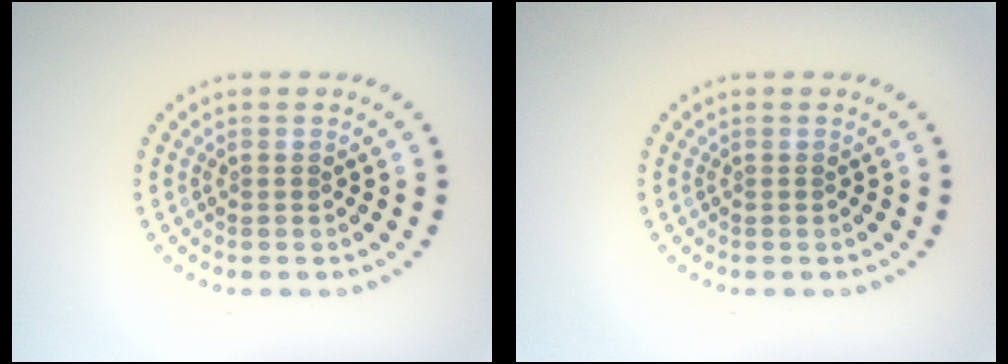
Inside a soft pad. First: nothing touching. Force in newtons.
{"total": 0.0}